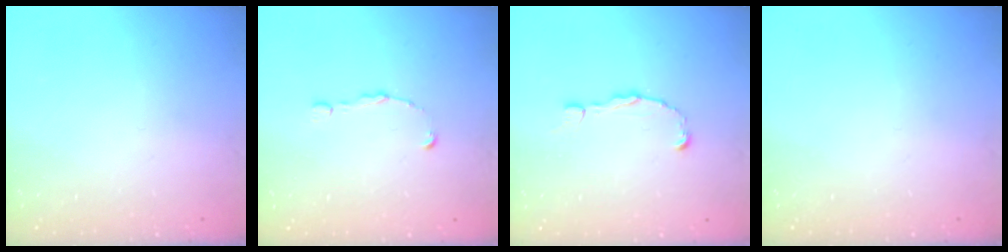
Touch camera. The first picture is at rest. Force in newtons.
{"total": 1.2, "press": 1.2, "slide": 0.1}
{"total": 2.5, "press": 2.5, "slide": 0.2}
{"total": 0.0}